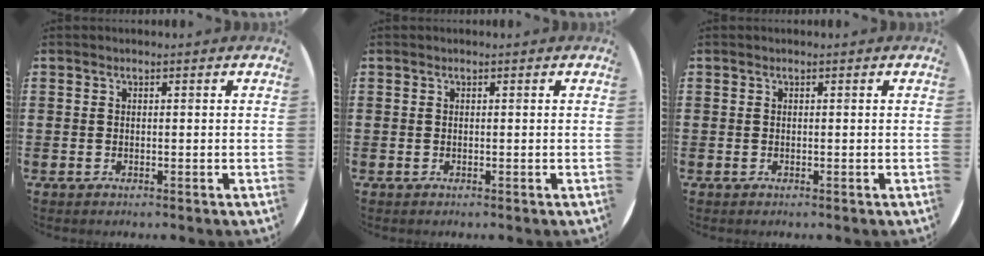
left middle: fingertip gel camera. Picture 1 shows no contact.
{"total": 0.0}
{"total": 0.0}